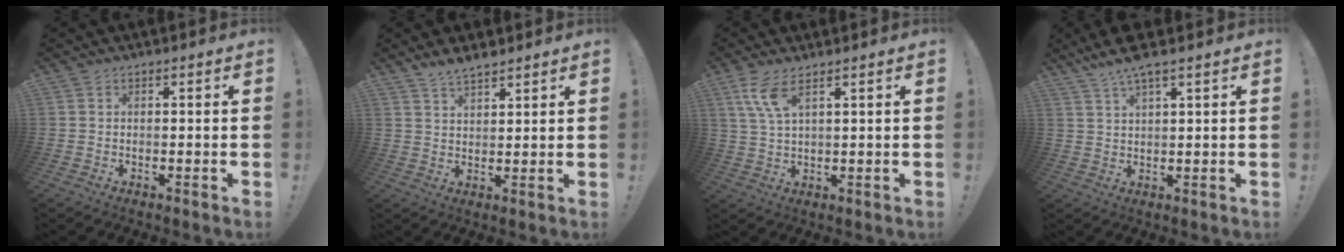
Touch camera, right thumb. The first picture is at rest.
{"total": 4.7, "force": [4.1, 1.4, 1.8], "torque": [-0.032, -0.023, 0.076]}
{"total": 7.0, "force": [3.8, 1.8, 5.6], "torque": [-0.114, -0.007, 0.071]}
{"total": 6.0, "force": [4.6, 0.7, 3.8], "torque": [-0.076, -0.022, 0.083]}